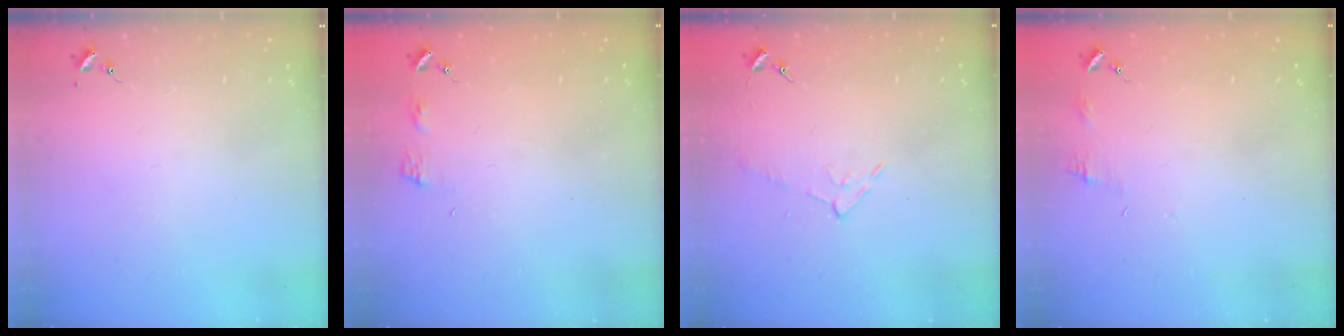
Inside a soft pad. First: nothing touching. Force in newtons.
{"total": 3.9, "press": 3.9, "slide": 0.4}
{"total": 4.7, "press": 4.7, "slide": 0.5}
{"total": 4.5, "press": 4.5, "slide": 0.5}